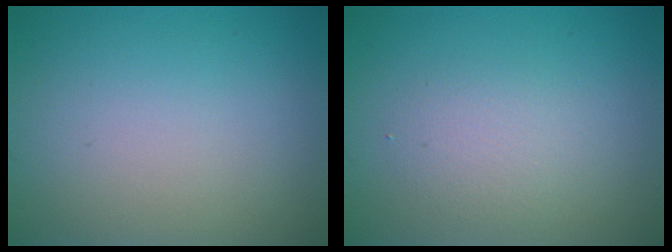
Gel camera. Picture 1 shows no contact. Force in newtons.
{"total": 2.0, "press": 2.0, "slide": 0.1}